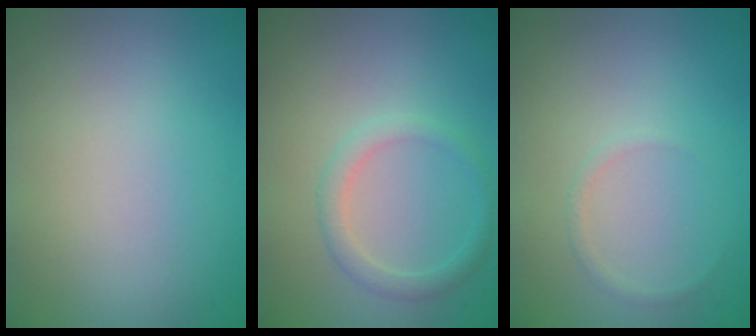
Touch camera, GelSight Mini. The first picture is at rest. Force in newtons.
{"total": 1.9, "press": 1.9, "slide": 0.2}
{"total": 0.6, "press": 0.6, "slide": 0.1}